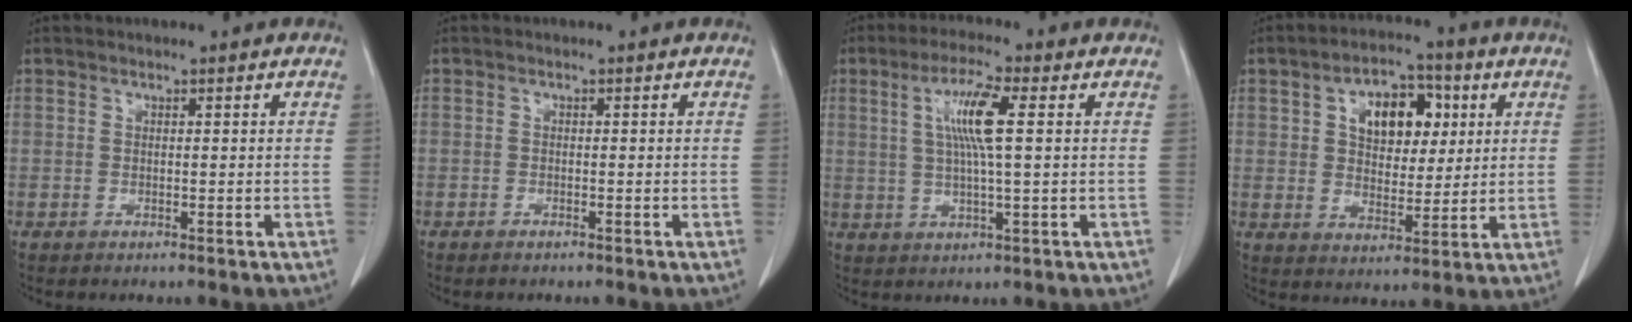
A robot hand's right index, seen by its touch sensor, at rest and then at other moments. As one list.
[{"total": 0.8, "force": [-0.7, 0.2, 0.4], "torque": [-0.011, -0.001, -0.010]}, {"total": 7.4, "force": [1.7, 0.2, 7.2], "torque": [-0.139, 0.004, 0.032]}, {"total": 10.3, "force": [3.2, 6.2, 7.6], "torque": [-0.126, 0.024, 0.055]}]